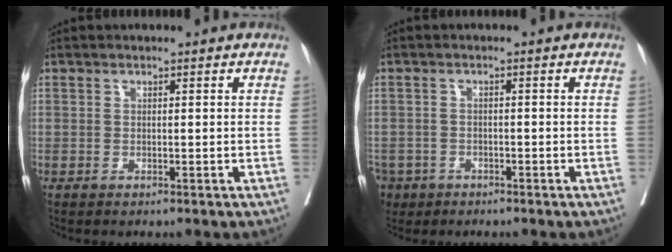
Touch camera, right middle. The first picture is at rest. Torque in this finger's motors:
{"motor_torque": [1.20, -0.93, 1.05, 0.21]}